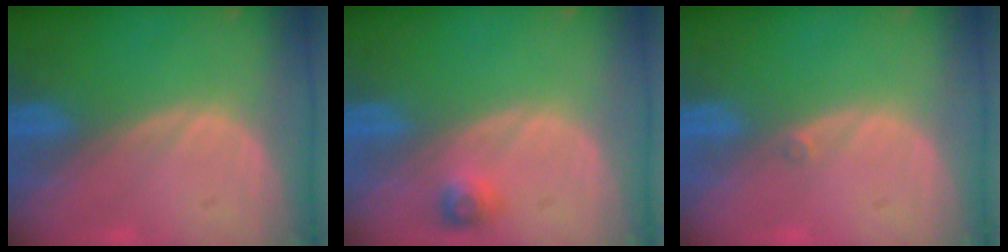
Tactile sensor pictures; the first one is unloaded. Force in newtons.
{"total": 2.3, "press": 2.2, "slide": 0.7}
{"total": 0.6, "press": 0.5, "slide": 0.3}